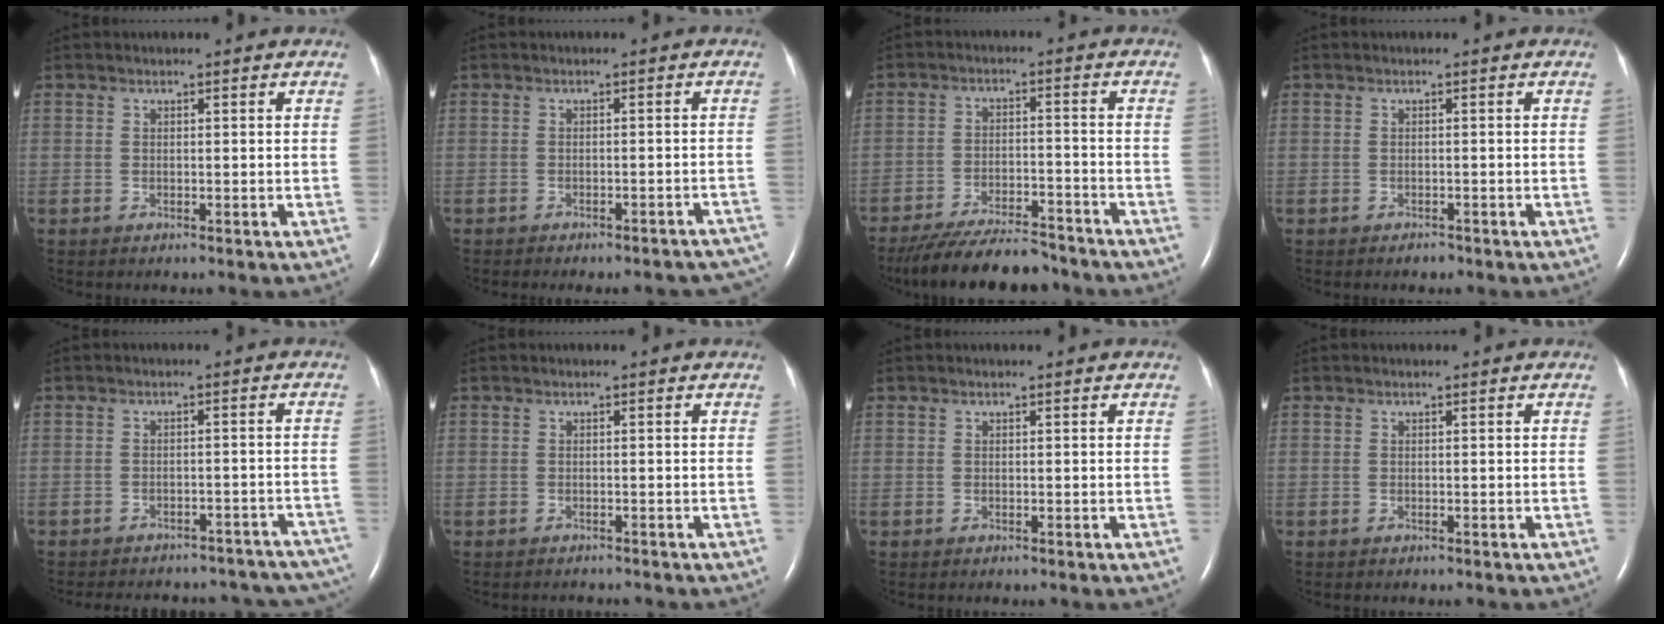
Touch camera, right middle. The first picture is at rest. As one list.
[{"total": 14.8, "force": [-13.3, 4.6, 4.8], "torque": [-0.058, 0.011, -0.134]}, {"total": 13.4, "force": [-12.0, 2.4, 5.3], "torque": [-0.093, -0.008, -0.187]}, {"total": 0.9, "force": [-0.7, 0.4, 0.3], "torque": [-0.008, -0.001, -0.009]}, {"total": 23.5, "force": [-20.6, 8.5, 7.6], "torque": [-0.126, 0.011, -0.223]}, {"total": 1.6, "force": [-1.6, 0.3, 0.3], "torque": [-0.008, -0.004, -0.017]}, {"total": 0.0}, {"total": 0.0}]